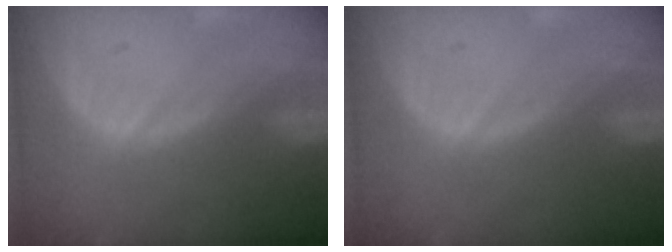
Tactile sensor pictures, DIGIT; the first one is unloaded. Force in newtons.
{"total": 0.0}